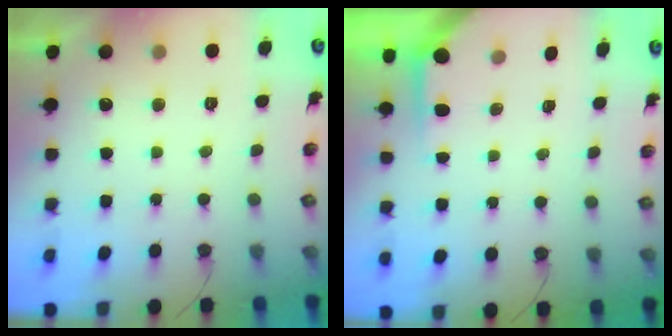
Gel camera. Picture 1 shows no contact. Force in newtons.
{"total": 3.3, "press": 3.3, "slide": 0.4}